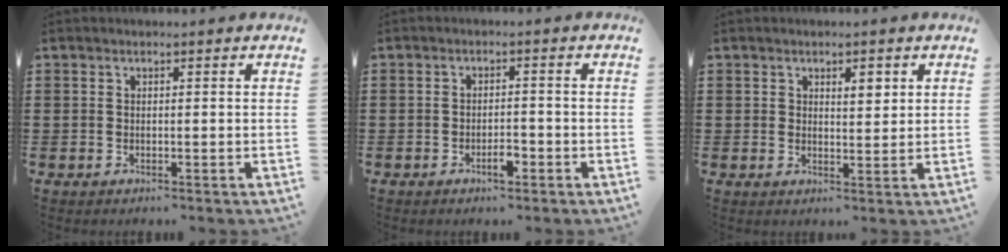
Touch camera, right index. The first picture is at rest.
{"total": 3.0, "force": [-1.6, 1.0, 2.3], "torque": [-0.039, 0.003, -0.029]}
{"total": 2.4, "force": [1.3, 1.2, 1.5], "torque": [-0.025, 0.003, 0.021]}